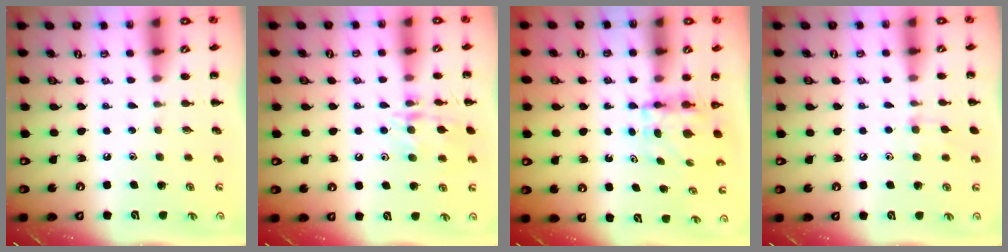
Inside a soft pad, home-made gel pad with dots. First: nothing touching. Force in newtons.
{"total": 13.3, "press": 13.3, "slide": 0.8}
{"total": 3.9, "press": 3.9, "slide": 0.3}
{"total": 6.5, "press": 6.2, "slide": 2.0}